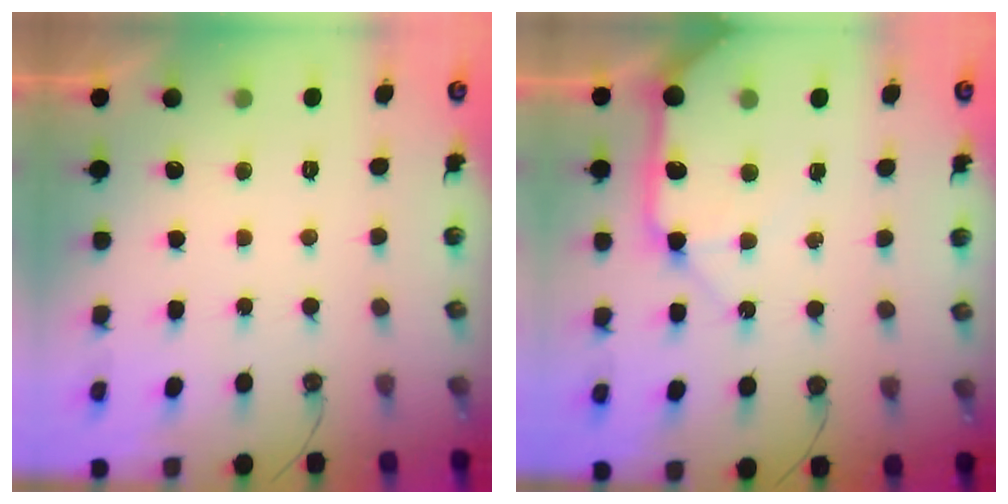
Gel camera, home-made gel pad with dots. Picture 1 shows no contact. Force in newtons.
{"total": 15.4, "press": 15.2, "slide": 2.6}